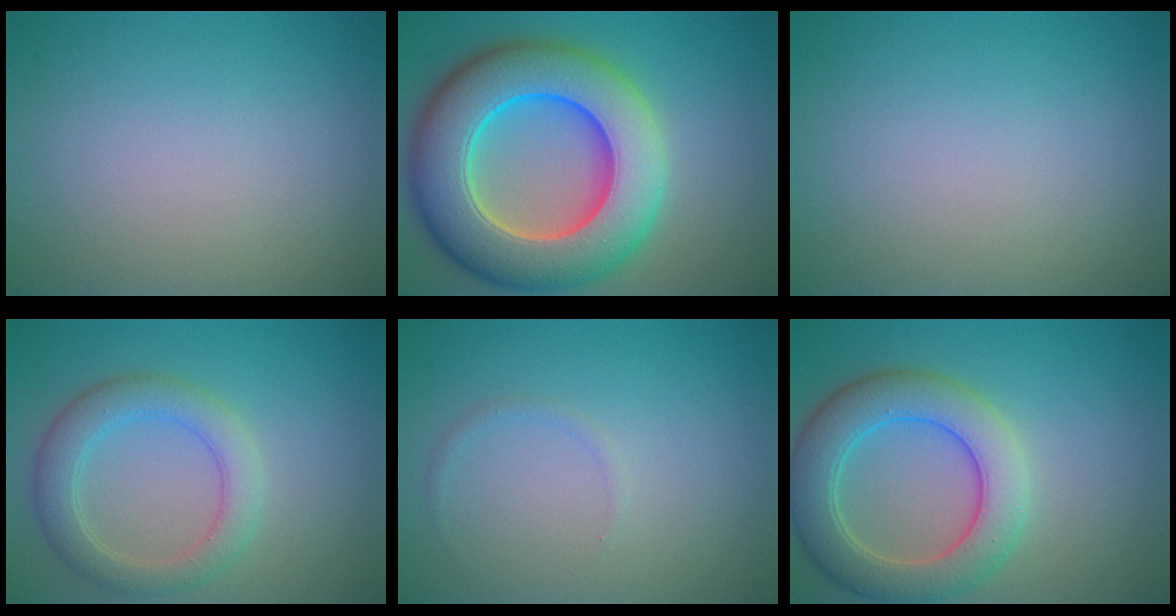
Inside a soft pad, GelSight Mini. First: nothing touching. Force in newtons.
{"total": 13.2, "press": 13.1, "slide": 2.1}
{"total": 0.0}
{"total": 4.1, "press": 4.0, "slide": 0.2}
{"total": 0.6, "press": 0.6, "slide": 0.0}
{"total": 6.7, "press": 6.7, "slide": 0.2}